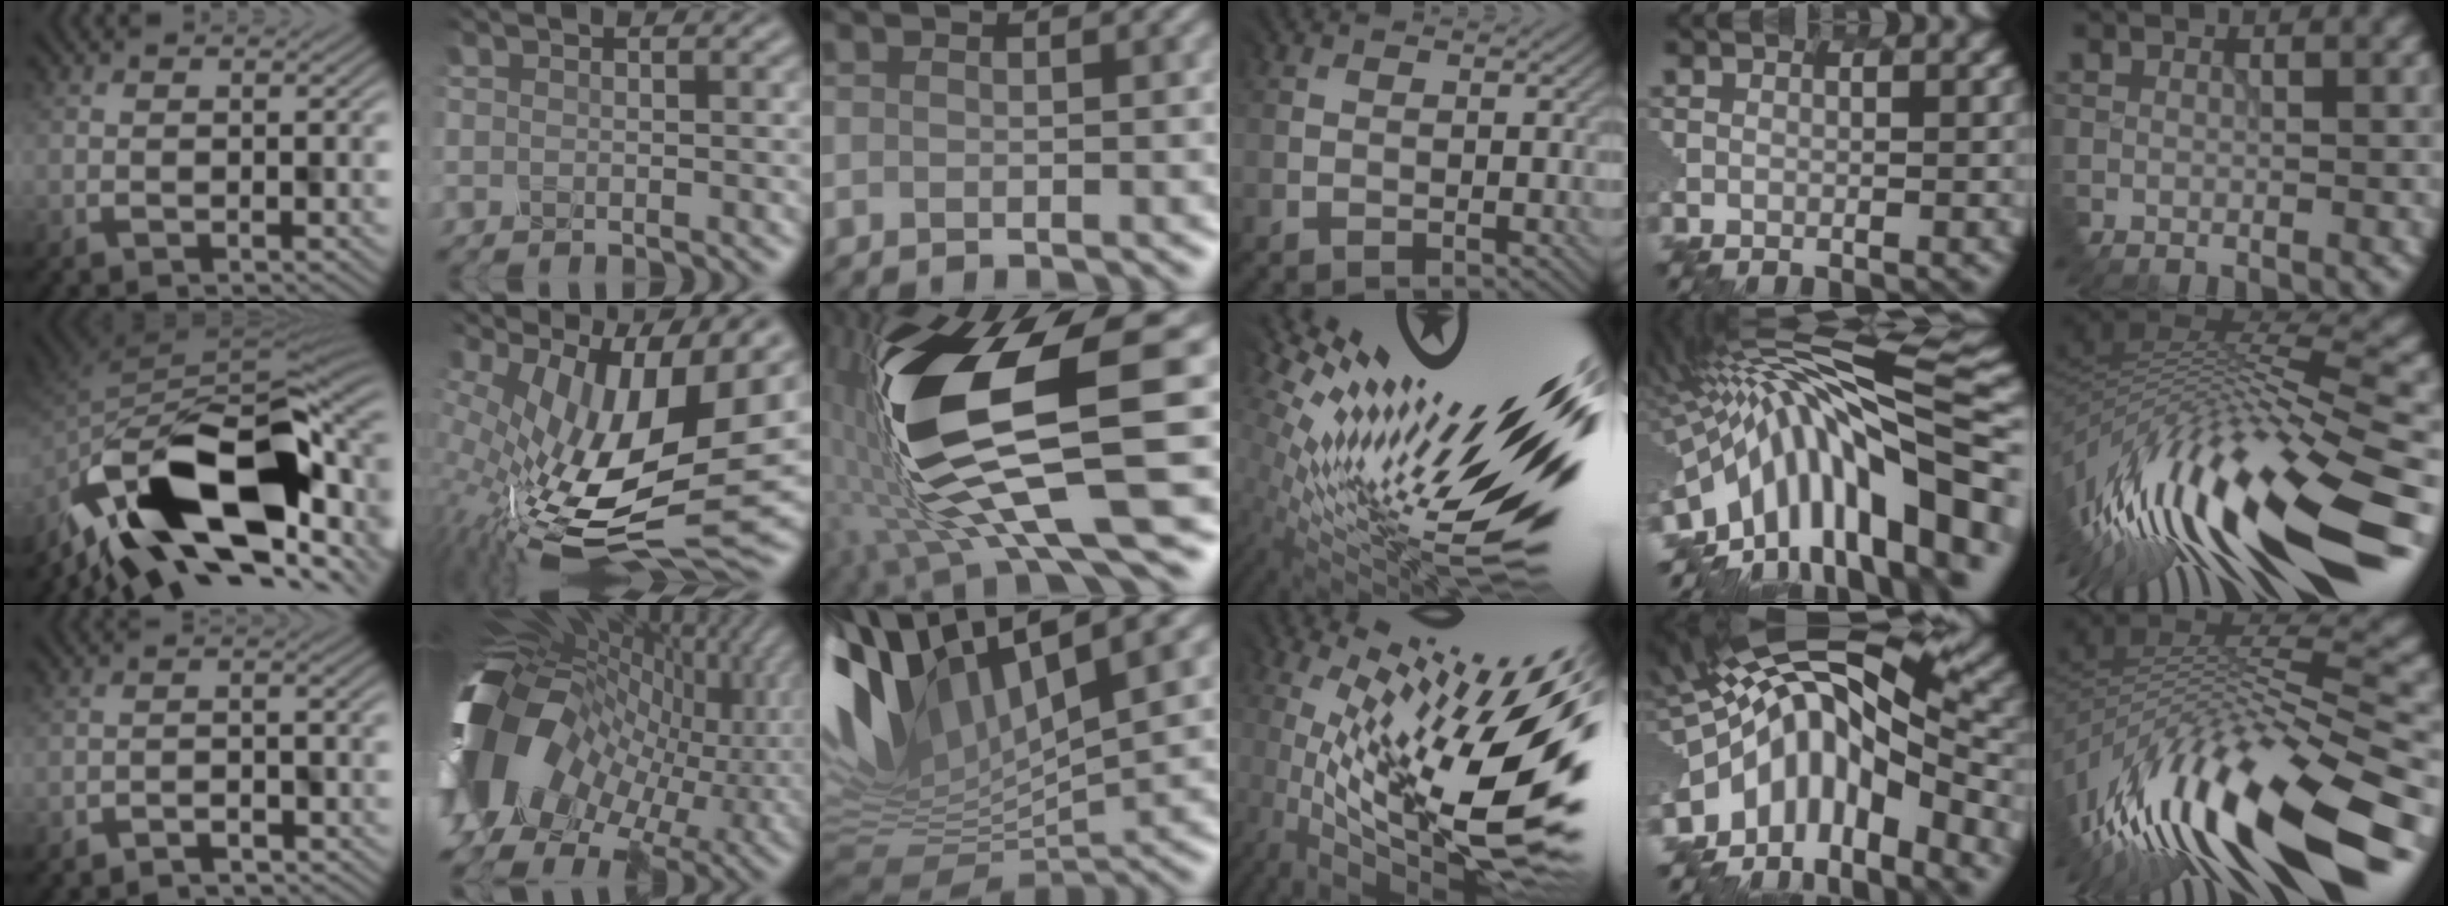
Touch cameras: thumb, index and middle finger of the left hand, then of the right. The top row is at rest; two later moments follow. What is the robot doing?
{"motion": "disassemble", "object": "hinged tin"}